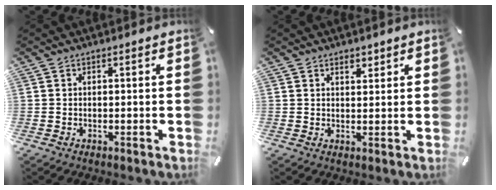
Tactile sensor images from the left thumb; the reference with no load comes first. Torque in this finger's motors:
{"motor_torque": [0.84, 0.63, -0.02, -0.03, 0.12]}